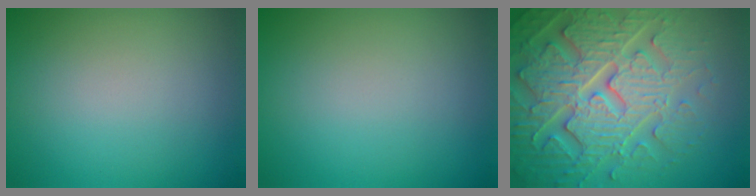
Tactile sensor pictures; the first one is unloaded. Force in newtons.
{"total": 0.0}
{"total": 7.8, "press": 7.6, "slide": 2.0}